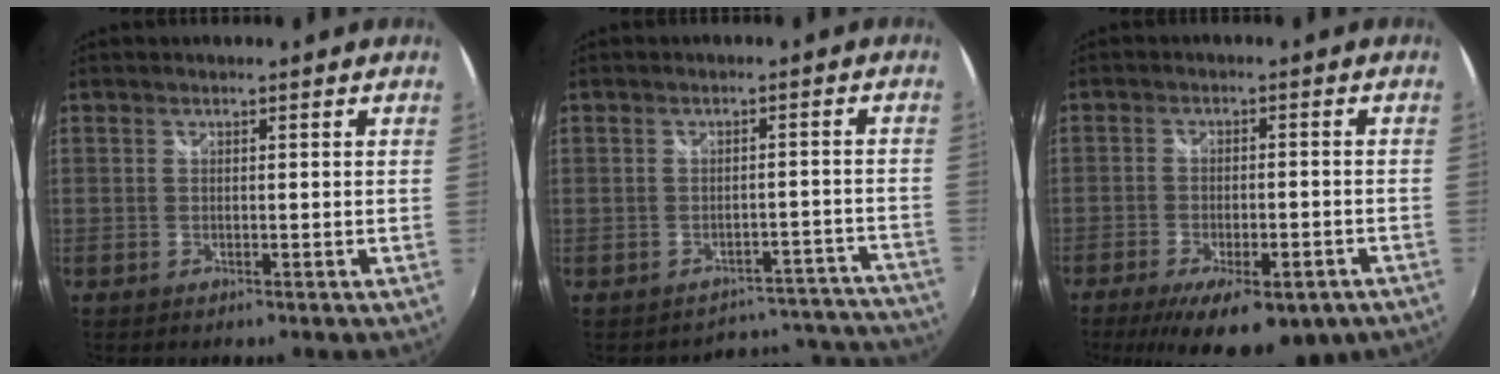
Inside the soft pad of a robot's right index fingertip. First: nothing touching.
{"total": 13.1, "force": [-12.4, 4.1, -0.5], "torque": [0.032, 0.060, -0.142]}
{"total": 17.2, "force": [-11.5, 6.3, 11.1], "torque": [-0.206, -0.040, -0.156]}